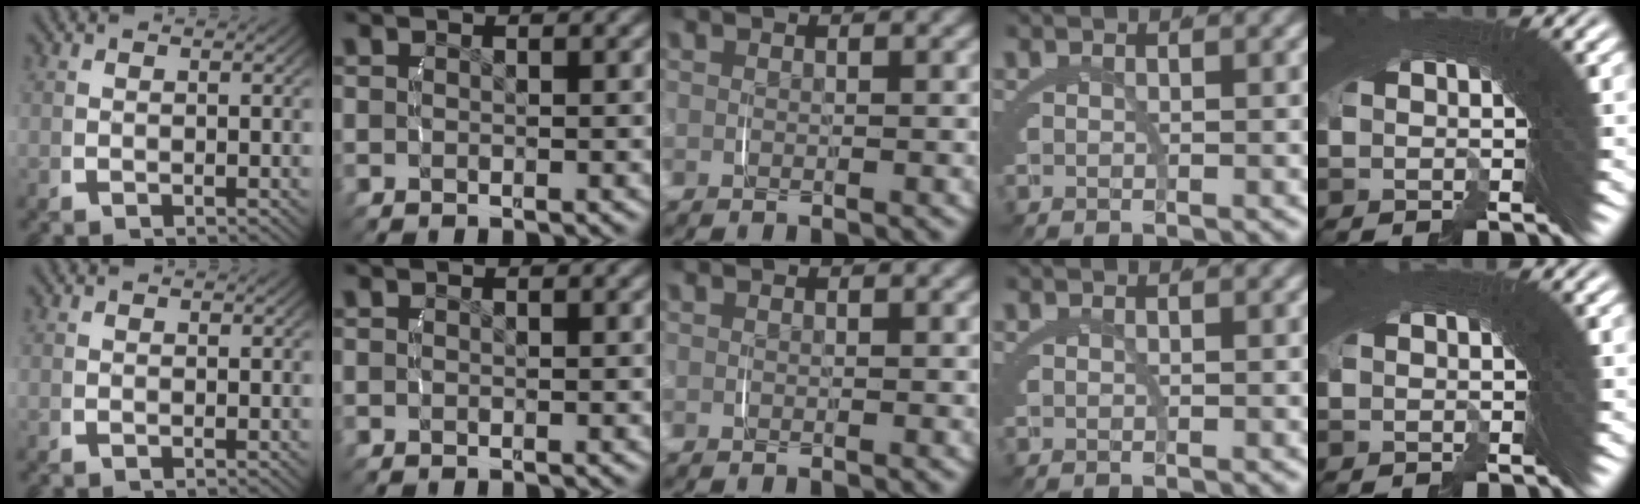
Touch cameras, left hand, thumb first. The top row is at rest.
{}